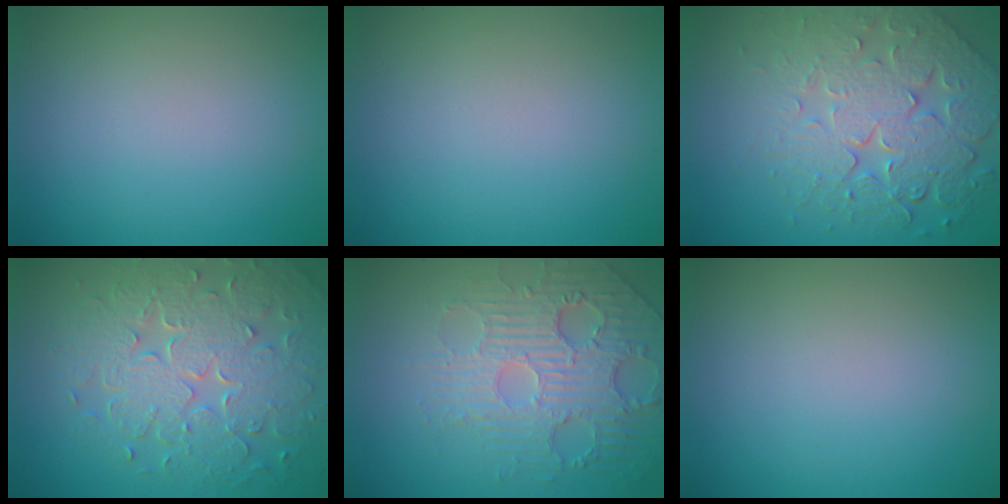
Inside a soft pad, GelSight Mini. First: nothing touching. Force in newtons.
{"total": 0.0}
{"total": 7.9, "press": 5.7, "slide": 5.6}
{"total": 8.1, "press": 5.9, "slide": 5.6}
{"total": 4.8, "press": 4.2, "slide": 2.2}
{"total": 0.0}